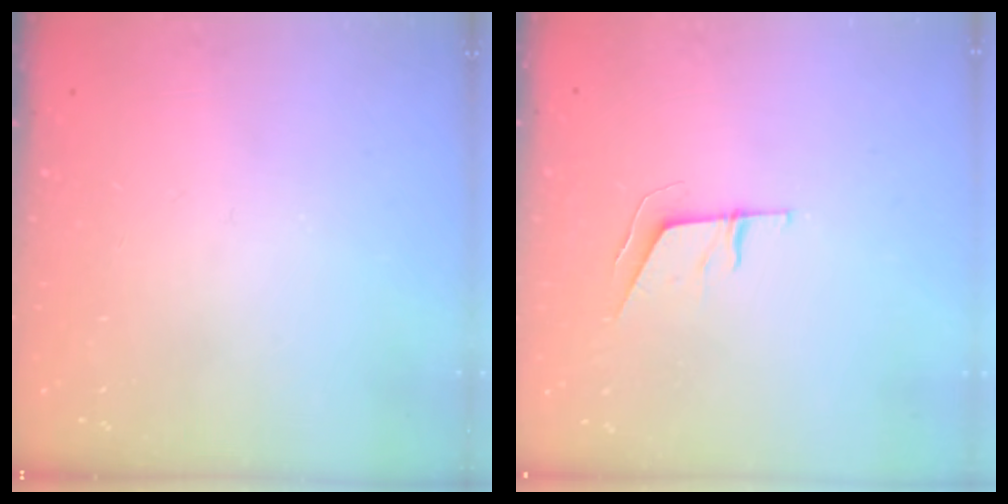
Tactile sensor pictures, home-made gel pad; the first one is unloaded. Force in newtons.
{"total": 6.1, "press": 6.1, "slide": 0.0}